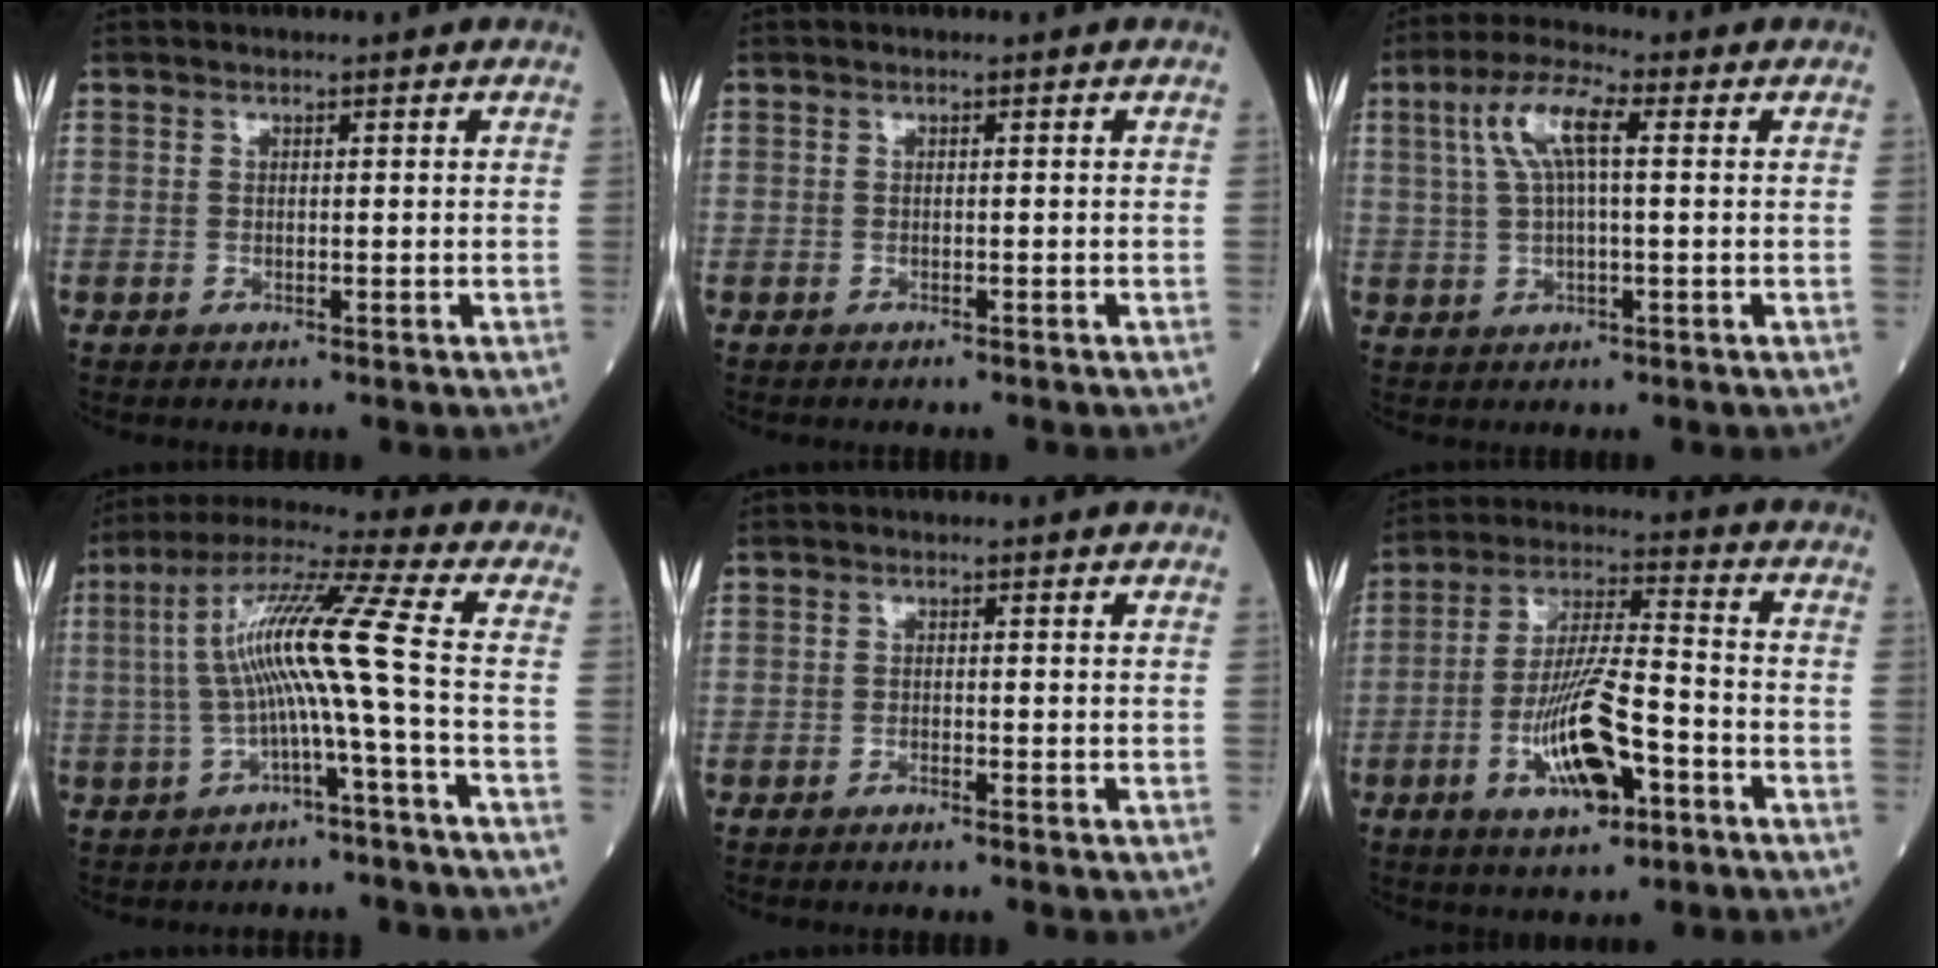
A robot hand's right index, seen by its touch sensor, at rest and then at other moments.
{"total": 0.6, "force": [-0.6, 0.1, 0.2], "torque": [-0.005, 0.000, -0.010]}
{"total": 7.3, "force": [1.9, 1.5, 6.8], "torque": [-0.146, 0.024, 0.037]}
{"total": 11.1, "force": [-1.2, -1.8, 10.9], "torque": [-0.207, 0.035, -0.024]}
{"total": 1.1, "force": [-1.0, -0.1, 0.5], "torque": [-0.011, 0.002, -0.015]}
{"total": 12.5, "force": [-4.9, 3.0, 11.1], "torque": [-0.214, -0.001, -0.085]}